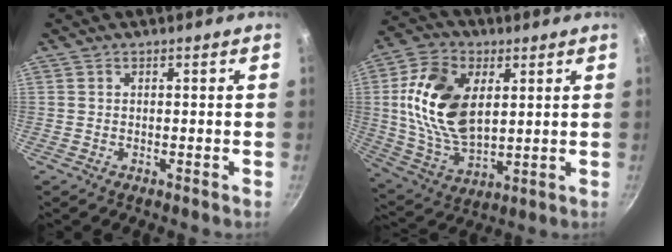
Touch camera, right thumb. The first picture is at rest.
{"total": 18.1, "force": [3.6, 11.1, 13.8], "torque": [-0.246, -0.009, 0.073]}